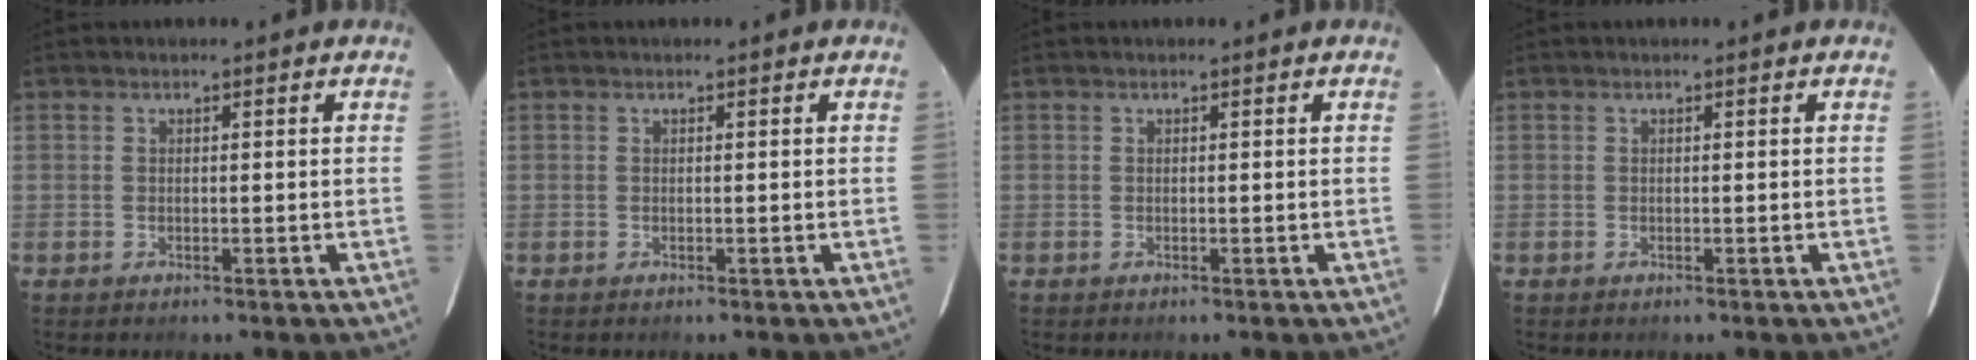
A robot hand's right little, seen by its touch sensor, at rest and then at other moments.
{"total": 0.0}
{"total": 0.0}
{"total": 0.0}